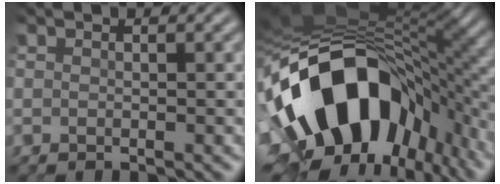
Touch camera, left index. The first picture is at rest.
{"total": 17.1, "force": [-4.9, 10.6, 12.5], "torque": [-0.219, -0.015, -0.070]}